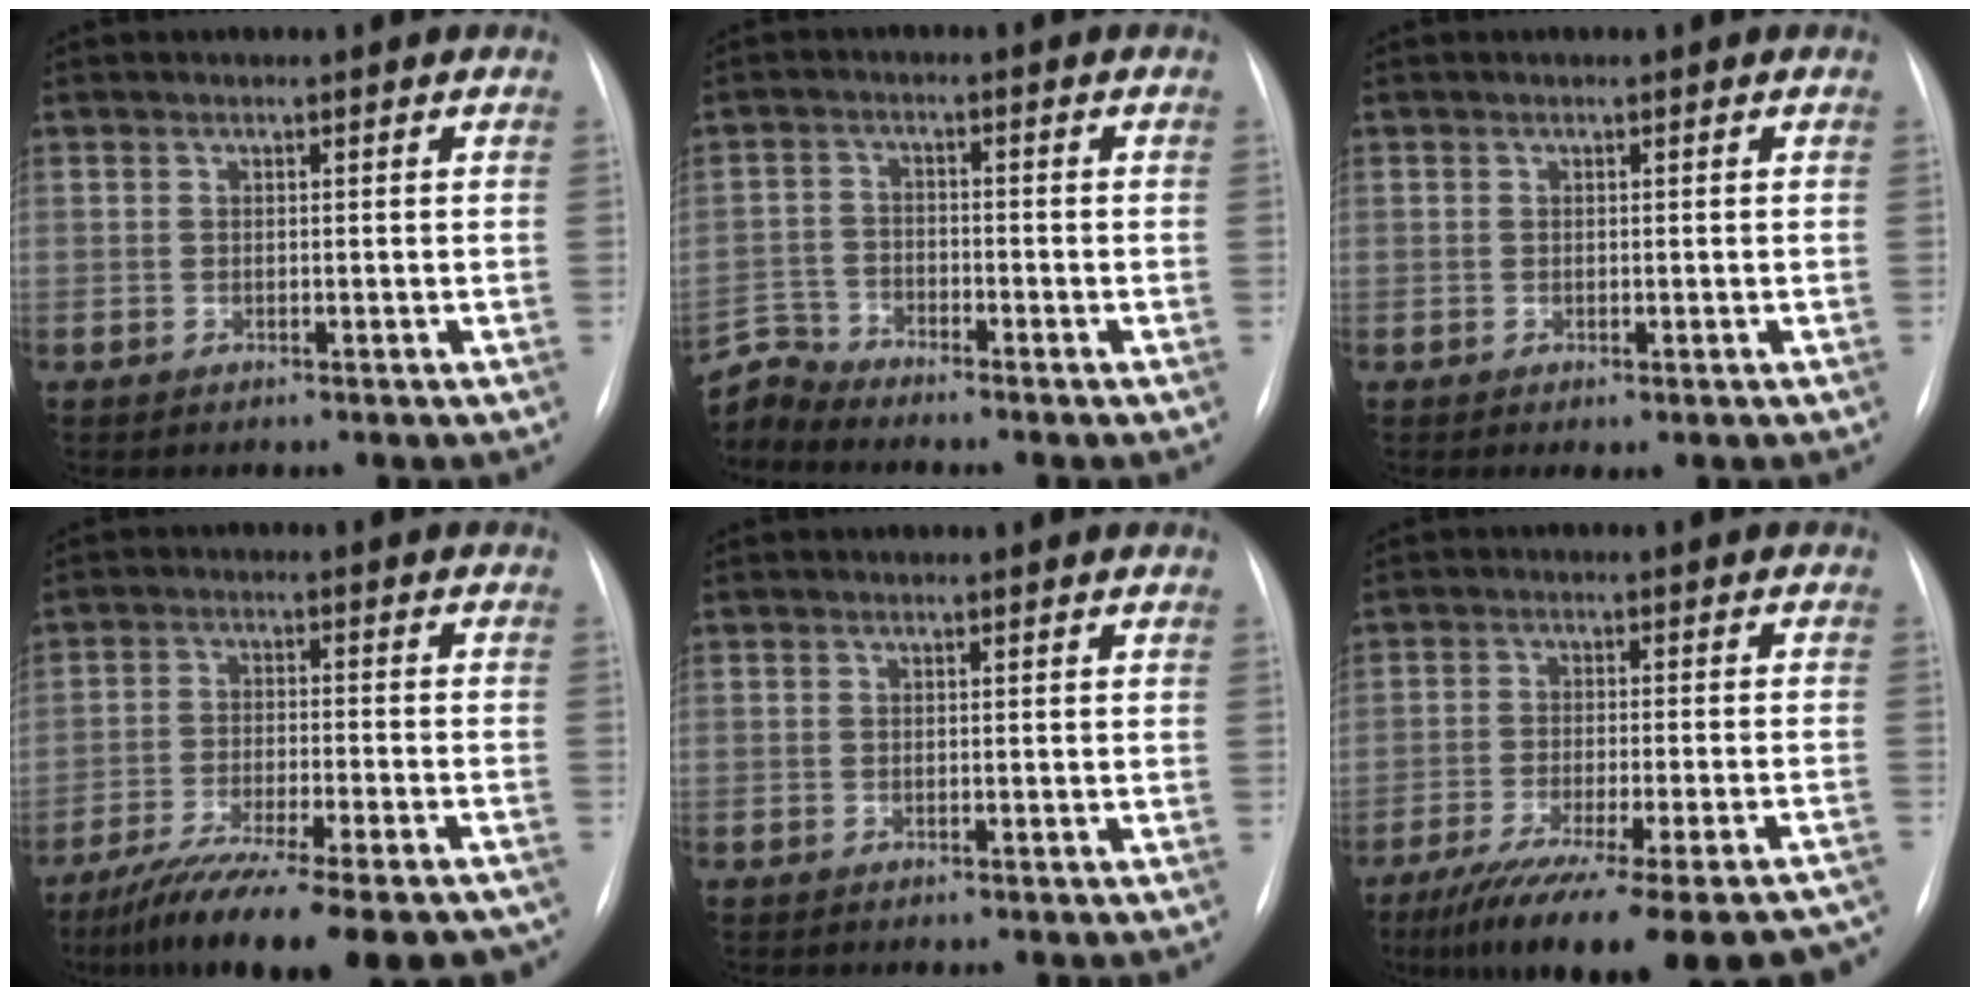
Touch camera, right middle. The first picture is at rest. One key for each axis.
{"total": 5.5, "fx": -5.4, "fy": -0.3, "fz": -0.9, "tx": 0.011, "ty": 0.000, "tz": -0.106}
{"total": 0.8, "fx": -0.3, "fy": 0.4, "fz": 0.6, "tx": -0.008, "ty": -0.003, "tz": -0.001}
{"total": 21.7, "fx": -17.8, "fy": 3.3, "fz": 11.9, "tx": -0.142, "ty": -0.021, "tz": -0.257}
{"total": 0.0}
{"total": 25.5, "fx": -21.3, "fy": 3.1, "fz": 13.6, "tx": -0.154, "ty": -0.034, "tz": -0.286}